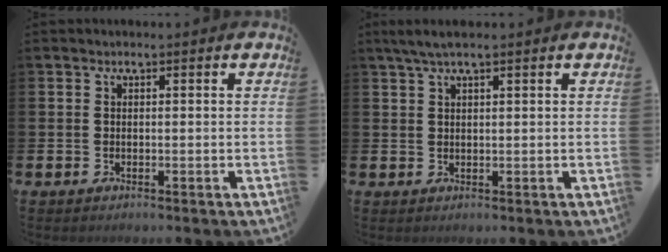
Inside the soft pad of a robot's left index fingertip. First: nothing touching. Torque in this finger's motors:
{"motor_torque": [0.14, -0.32, 0.36, 0.11]}